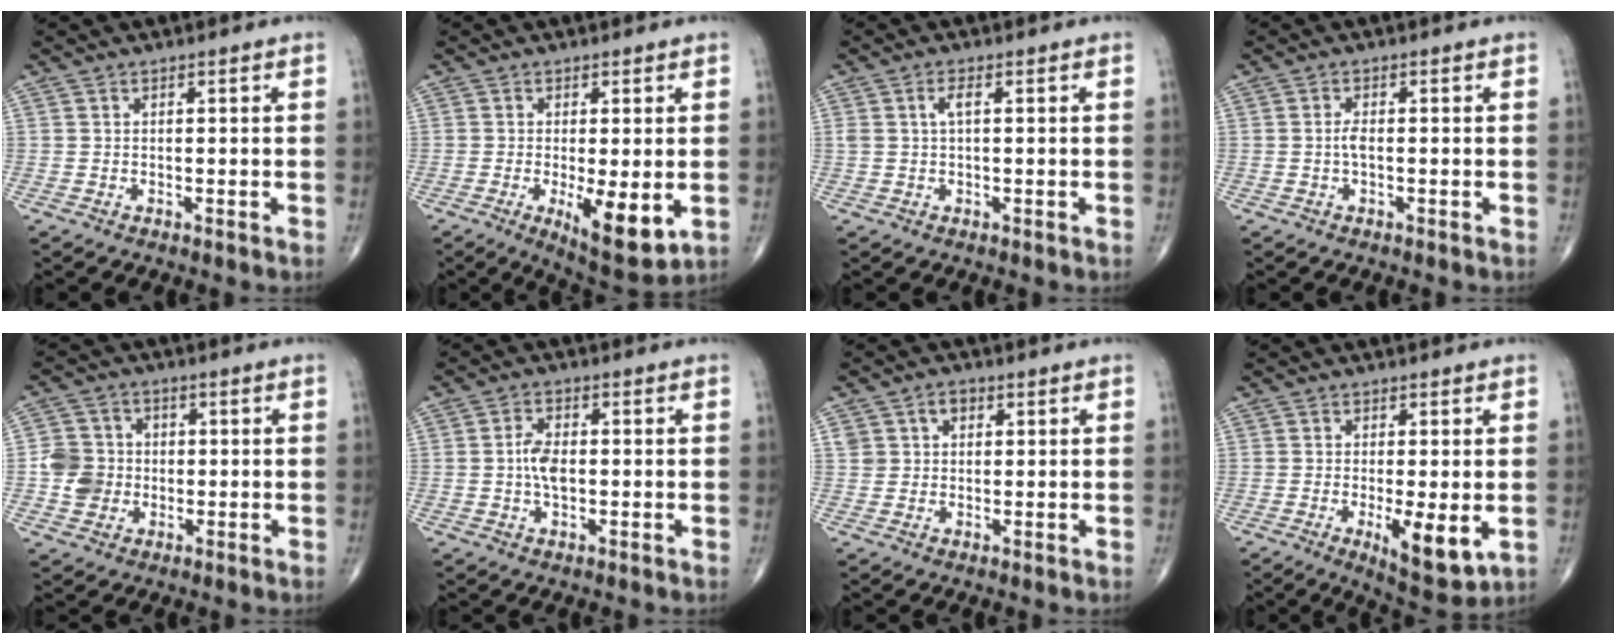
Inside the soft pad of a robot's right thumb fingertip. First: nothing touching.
{"total": 9.4, "force": [-2.0, 3.0, 8.7], "torque": [-0.128, -0.025, -0.024]}
{"total": 2.1, "force": [0.5, 0.7, 2.0], "torque": [-0.047, 0.008, 0.013]}
{"total": 1.6, "force": [-0.3, 0.5, 1.4], "torque": [-0.031, 0.000, -0.006]}
{"total": 7.3, "force": [-0.8, 6.7, 2.9], "torque": [-0.031, 0.012, -0.019]}
{"total": 4.8, "force": [-0.2, 2.6, 4.0], "torque": [-0.073, 0.005, -0.010]}
{"total": 3.7, "force": [1.4, 3.0, 1.7], "torque": [-0.007, -0.001, 0.024]}
{"total": 8.7, "force": [-2.0, 2.7, 8.0], "torque": [-0.118, -0.022, -0.025]}